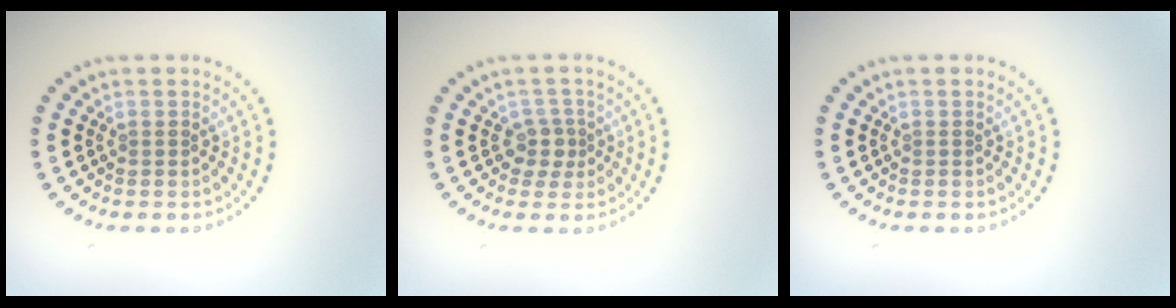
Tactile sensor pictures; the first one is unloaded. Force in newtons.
{"total": 1.8, "press": 1.5, "slide": 1.1}
{"total": 0.0}